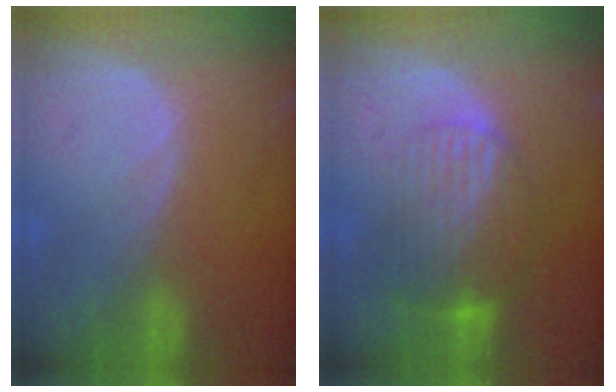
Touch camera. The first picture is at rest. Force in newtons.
{"total": 8.3, "press": 7.2, "slide": 4.3}